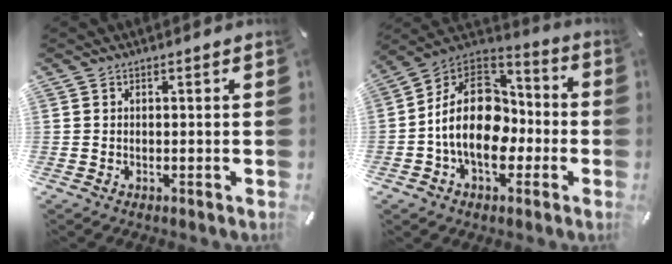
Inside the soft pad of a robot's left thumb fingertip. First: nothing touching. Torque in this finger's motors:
{"motor_torque": [0.80, 1.06, 1.74, 0.14, 0.64]}